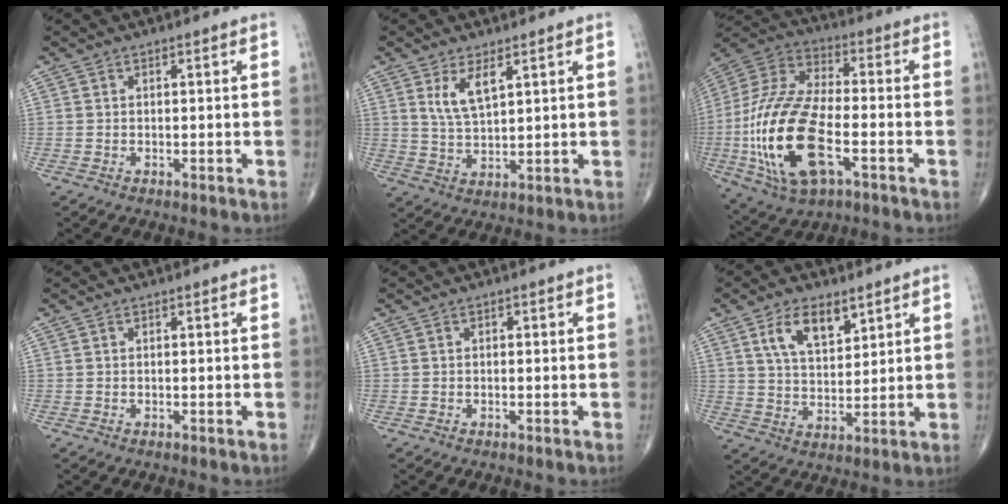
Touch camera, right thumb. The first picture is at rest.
{"total": 6.0, "force": [2.9, 2.3, 4.7], "torque": [-0.088, -0.017, 0.063]}
{"total": 23.6, "force": [-6.1, 11.0, 20.0], "torque": [-0.434, 0.013, -0.104]}
{"total": 0.0}
{"total": 0.8, "force": [0.2, 0.4, 0.6], "torque": [-0.010, 0.002, 0.002]}
{"total": 9.1, "force": [4.8, 4.6, 6.2], "torque": [-0.094, -0.024, 0.092]}